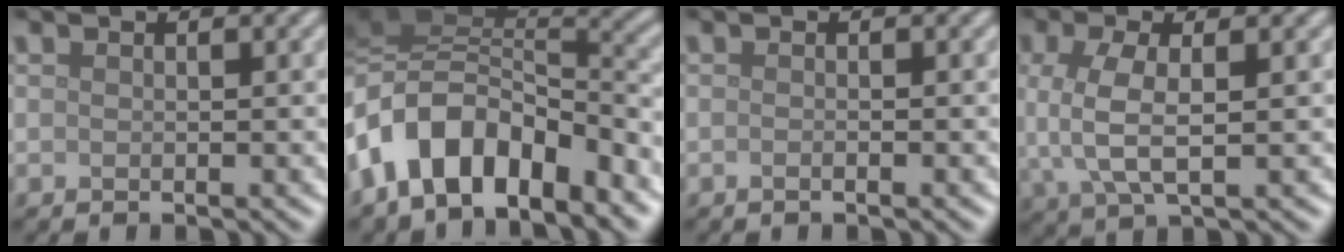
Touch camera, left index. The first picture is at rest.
{"total": 10.7, "force": [-5.2, 5.7, 7.4], "torque": [-0.122, 0.019, -0.102]}
{"total": 0.7, "force": [-0.3, 0.2, 0.7], "torque": [-0.011, -0.005, -0.011]}
{"total": 4.5, "force": [0.2, 1.9, 4.1], "torque": [-0.100, 0.002, 0.001]}